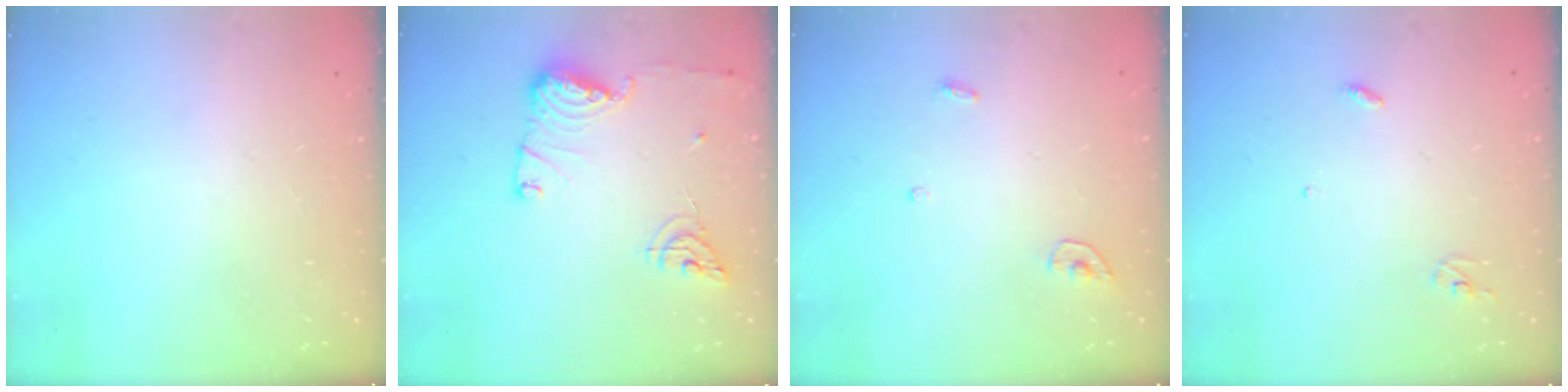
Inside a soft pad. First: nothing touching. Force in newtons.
{"total": 12.0, "press": 11.9, "slide": 1.6}
{"total": 3.4, "press": 3.4, "slide": 0.3}
{"total": 3.0, "press": 2.9, "slide": 0.2}